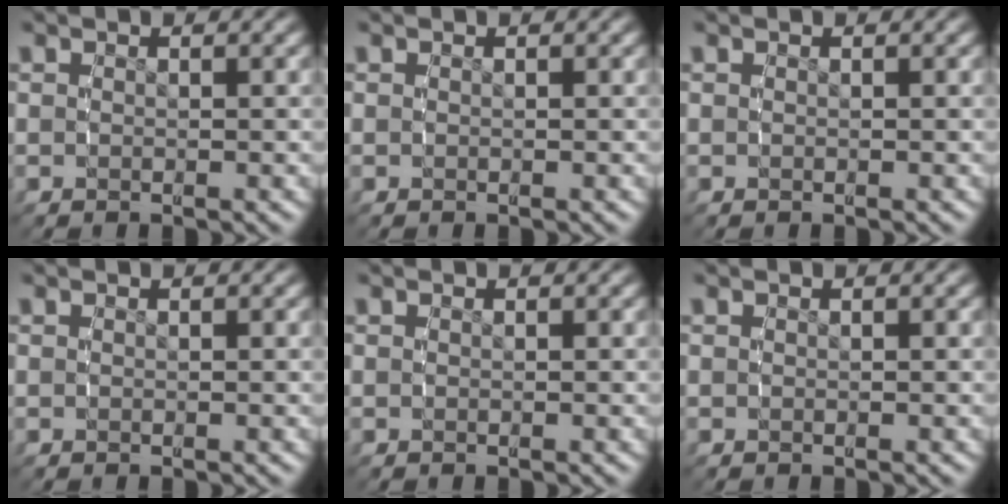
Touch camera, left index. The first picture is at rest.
{"total": 0.0}
{"total": 0.0}
{"total": 0.0}
{"total": 0.0}
{"total": 0.0}